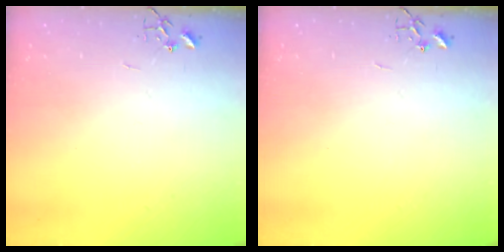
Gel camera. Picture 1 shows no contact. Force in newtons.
{"total": 0.0}